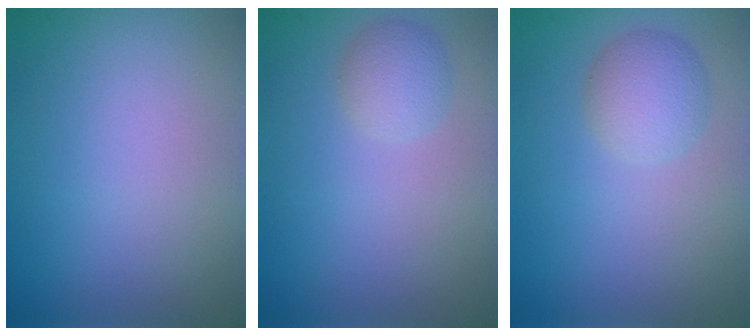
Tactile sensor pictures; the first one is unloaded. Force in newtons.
{"total": 1.8, "press": 1.8, "slide": 0.1}
{"total": 2.7, "press": 2.7, "slide": 0.1}